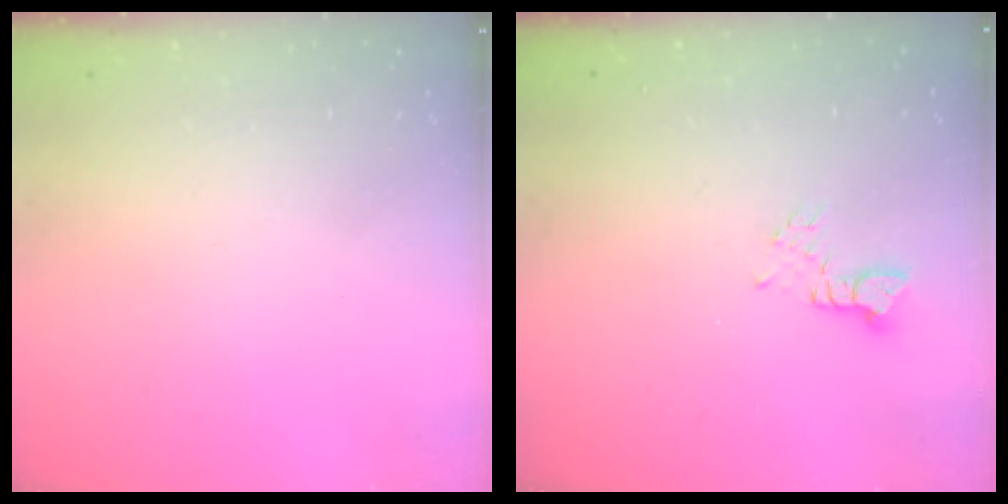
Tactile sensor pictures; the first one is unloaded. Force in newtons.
{"total": 2.2, "press": 2.2, "slide": 0.1}